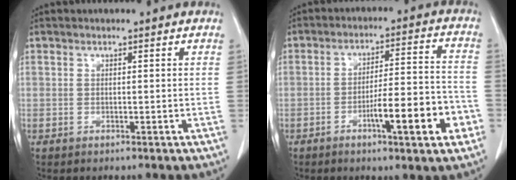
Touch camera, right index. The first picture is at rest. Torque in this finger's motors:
{"motor_torque": [0.75, -0.54, 0.38, 0.14]}